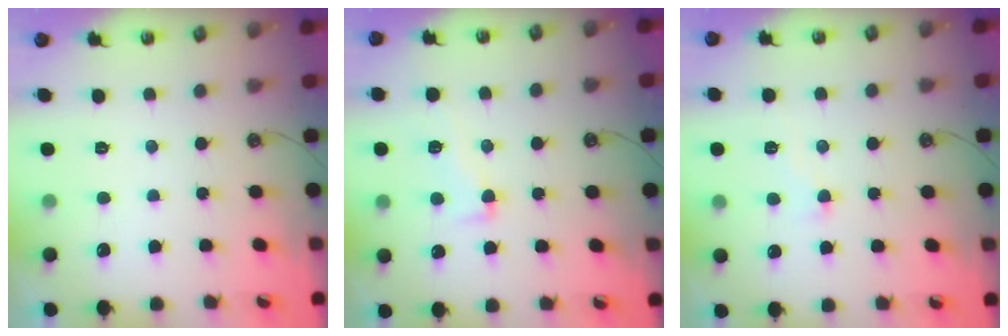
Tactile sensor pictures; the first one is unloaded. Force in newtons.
{"total": 2.5, "press": 2.0, "slide": 1.4}
{"total": 1.2, "press": 1.2, "slide": 0.1}